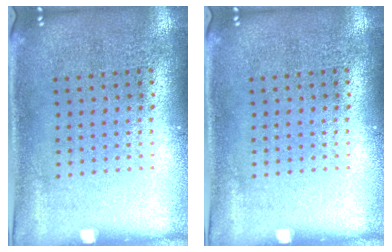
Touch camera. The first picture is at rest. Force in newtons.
{"total": 0.0}